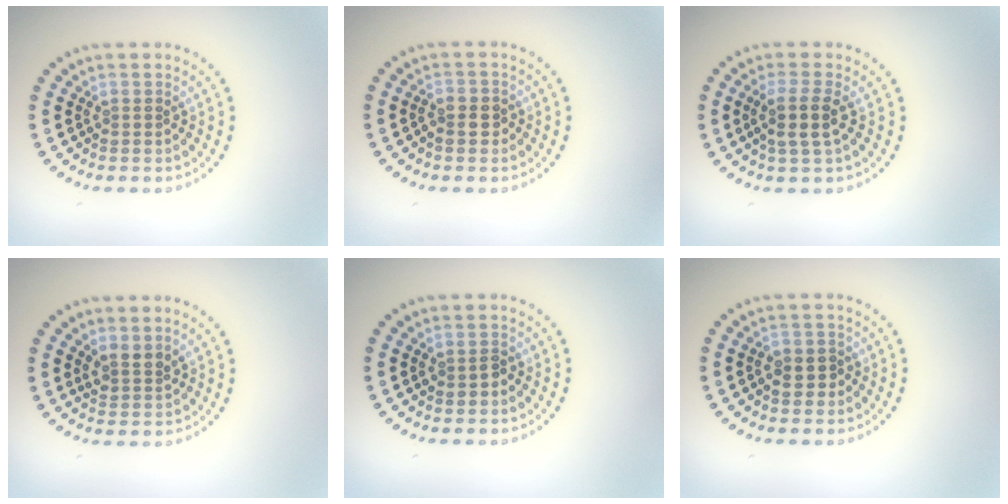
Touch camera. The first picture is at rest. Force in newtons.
{"total": 1.5, "press": 1.5, "slide": 0.5}
{"total": 2.8, "press": 2.4, "slide": 1.4}
{"total": 1.8, "press": 1.4, "slide": 1.1}
{"total": 1.2, "press": 1.2, "slide": 0.2}
{"total": 2.2, "press": 2.1, "slide": 0.7}